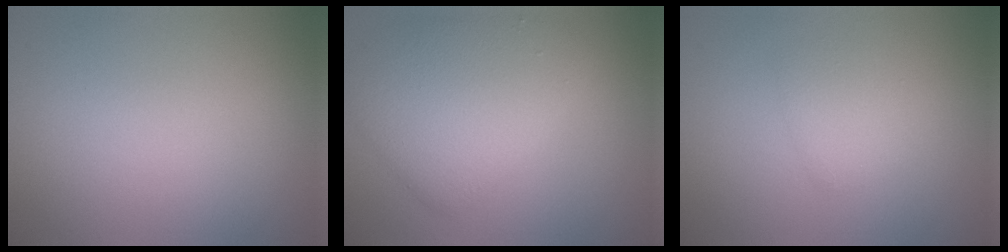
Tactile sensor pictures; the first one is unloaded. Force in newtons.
{"total": 5.8, "press": 5.8, "slide": 0.3}
{"total": 1.8, "press": 1.8, "slide": 0.1}